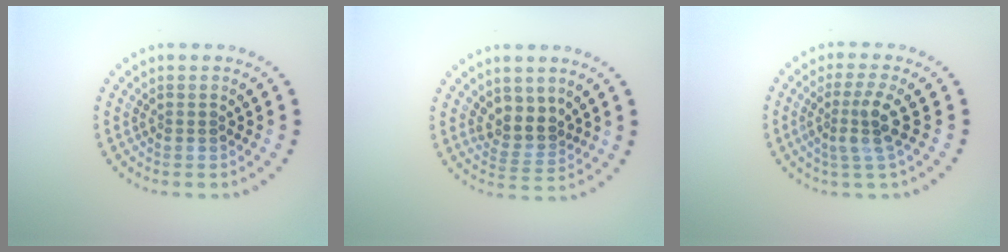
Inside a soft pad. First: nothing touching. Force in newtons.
{"total": 2.8, "press": 2.3, "slide": 1.6}
{"total": 3.0, "press": 2.2, "slide": 2.1}